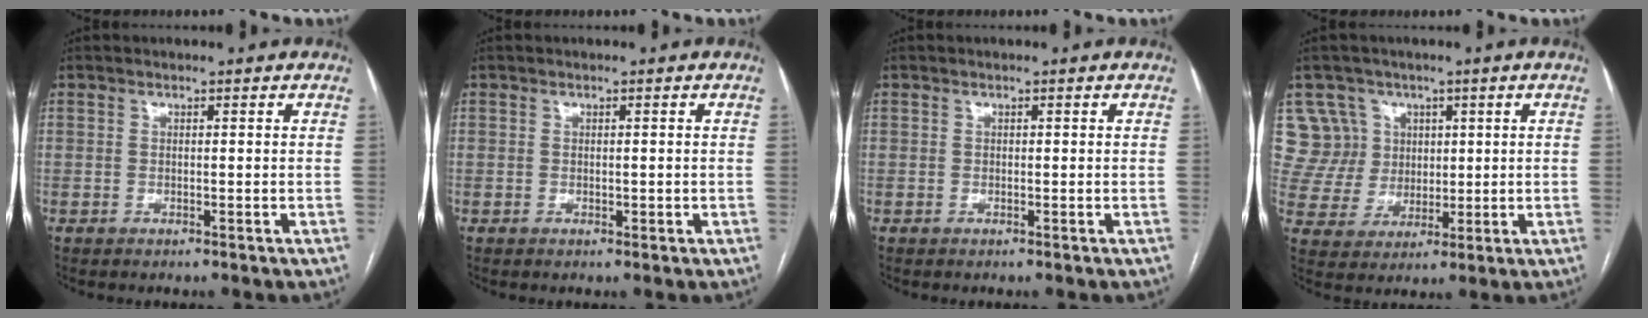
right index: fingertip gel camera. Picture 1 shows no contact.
{"total": 0.8, "force": [0.0, 0.6, 0.5], "torque": [-0.005, 0.000, 0.004]}
{"total": 0.0}
{"total": 8.9, "force": [3.6, 8.1, 0.0], "torque": [0.002, 0.030, 0.080]}